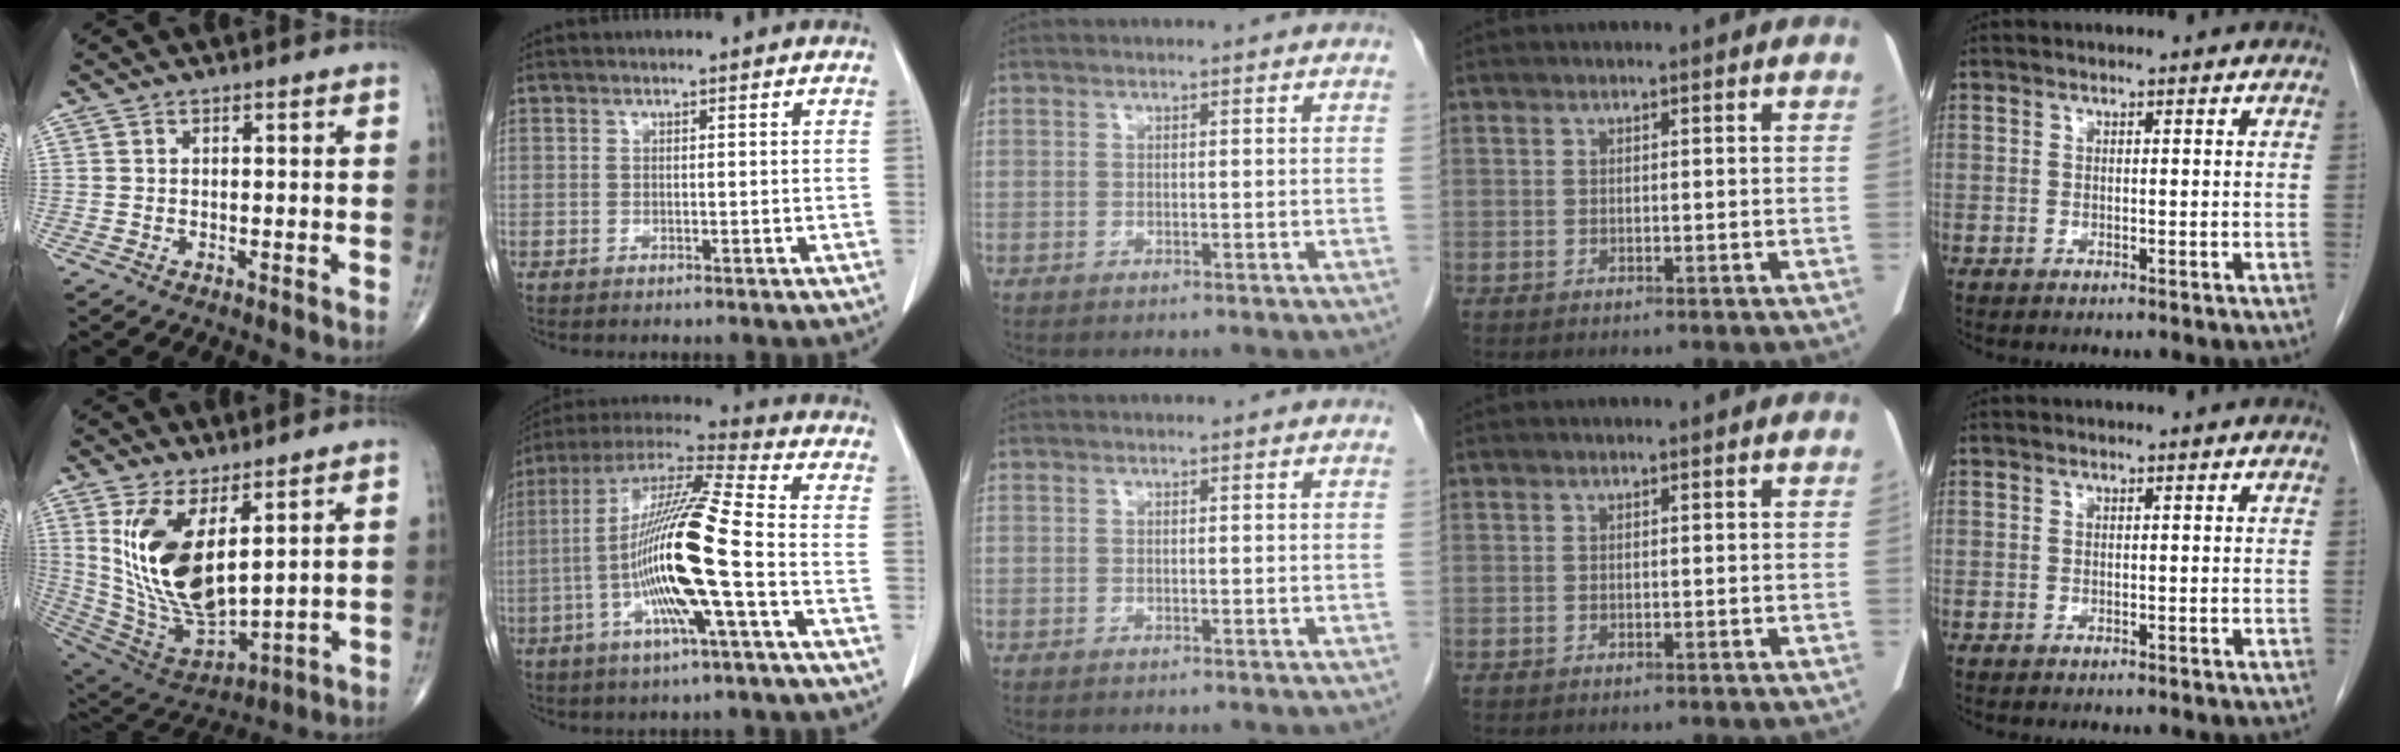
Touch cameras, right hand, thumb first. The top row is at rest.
{"thumb": {"total": 17.8, "force": [5.4, 8.0, 14.9], "torque": [-0.284, -0.037, 0.128]}, "index": {"total": 17.2, "force": [-3.7, 0.1, 16.8], "torque": [-0.331, -0.002, -0.082]}}